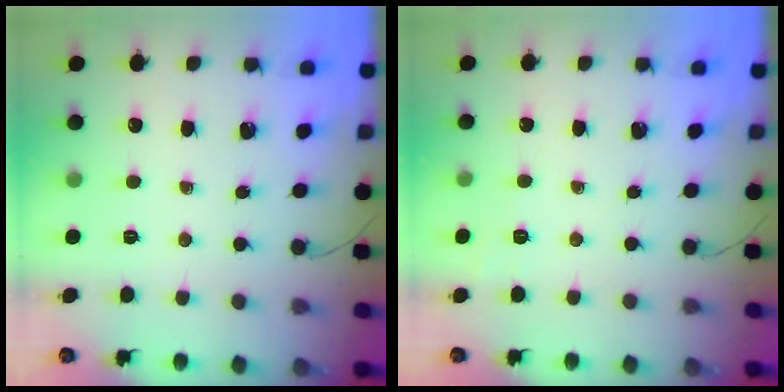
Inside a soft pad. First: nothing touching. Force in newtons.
{"total": 1.8, "press": 0.1, "slide": 1.8}